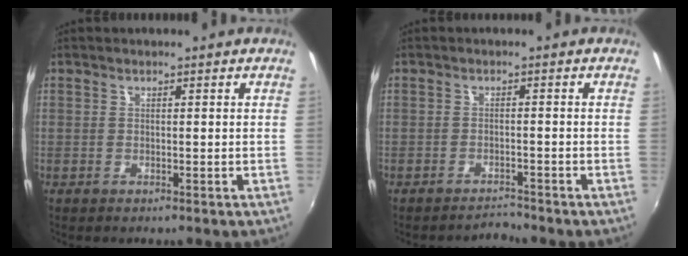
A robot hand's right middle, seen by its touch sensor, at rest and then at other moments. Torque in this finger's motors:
{"motor_torque": [-0.25, -0.30, -0.03, -0.02]}